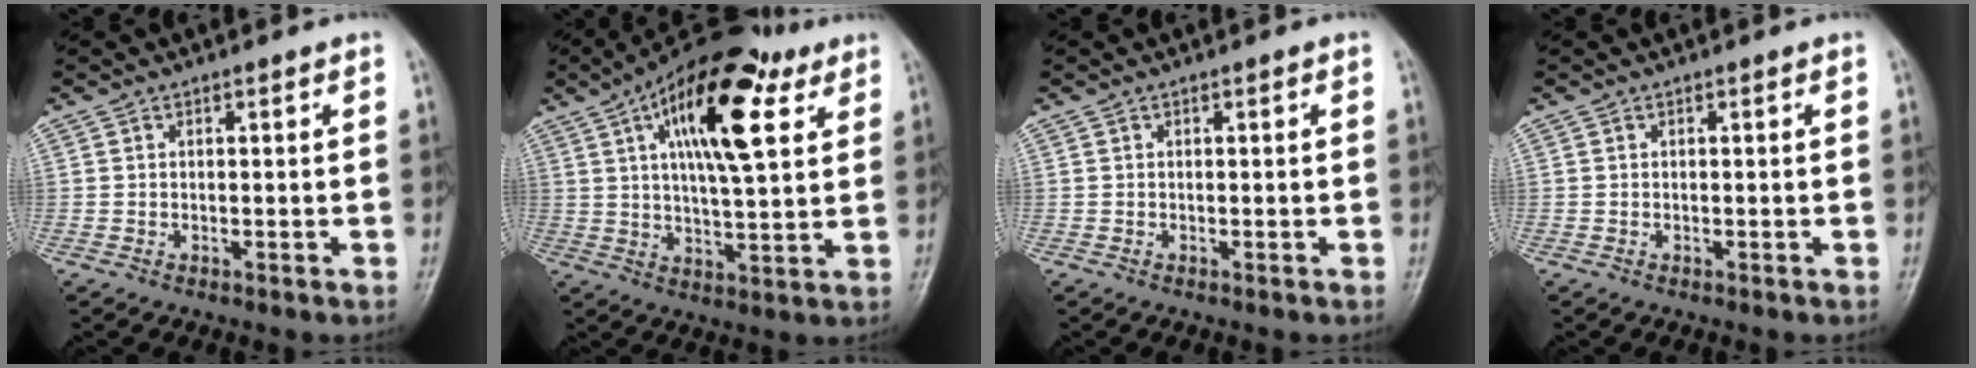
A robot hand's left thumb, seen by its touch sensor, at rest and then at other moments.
{"total": 20.1, "force": [8.4, 7.6, 16.6], "torque": [-0.244, -0.011, 0.129]}
{"total": 0.0}
{"total": 0.0}